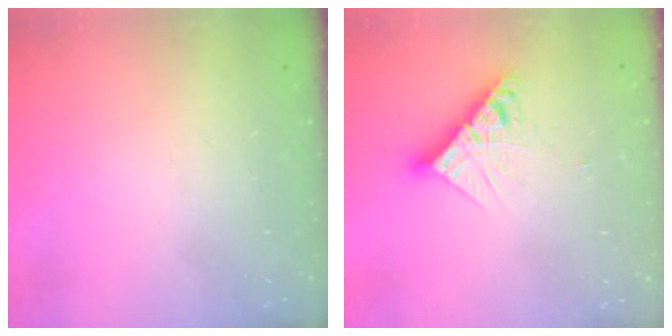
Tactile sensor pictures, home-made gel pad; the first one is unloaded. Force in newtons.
{"total": 10.1, "press": 10.1, "slide": 0.8}